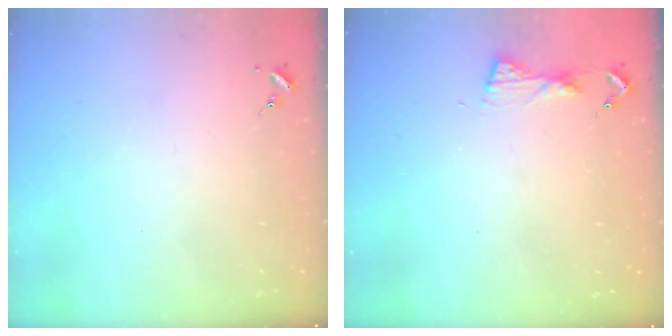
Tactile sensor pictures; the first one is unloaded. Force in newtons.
{"total": 5.3, "press": 5.3, "slide": 0.6}